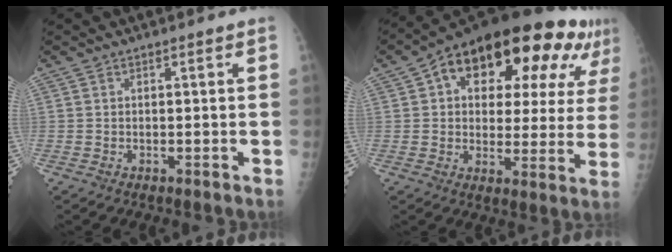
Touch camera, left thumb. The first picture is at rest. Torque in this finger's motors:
{"motor_torque": [0.38, 1.61, 1.85, -0.90, 0.27]}